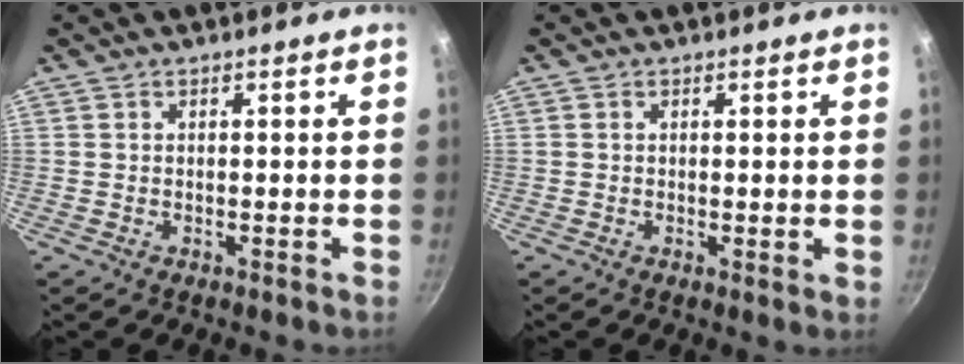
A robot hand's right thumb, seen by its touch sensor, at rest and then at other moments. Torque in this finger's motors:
{"motor_torque": [-0.20, 0.09, -0.17, 0.02, -0.03]}